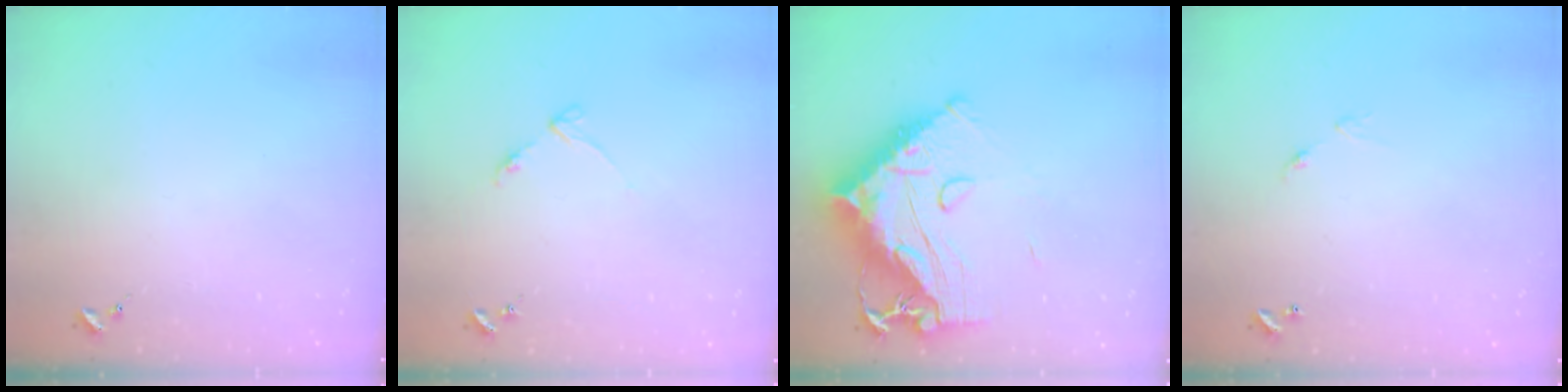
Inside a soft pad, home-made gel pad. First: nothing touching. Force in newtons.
{"total": 3.6, "press": 3.5, "slide": 0.4}
{"total": 22.9, "press": 22.7, "slide": 2.4}
{"total": 5.6, "press": 5.5, "slide": 0.6}